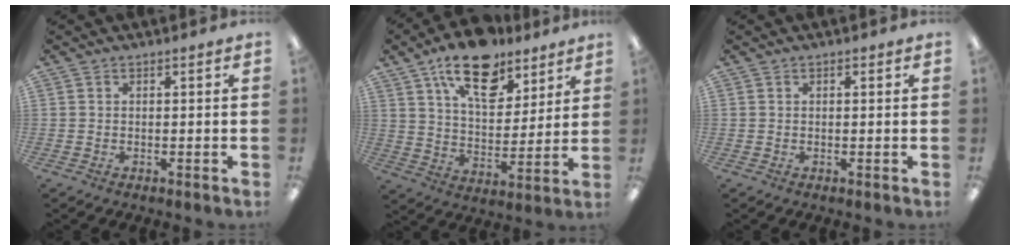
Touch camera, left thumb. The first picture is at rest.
{"total": 17.9, "force": [11.9, 9.0, 9.9], "torque": [-0.151, -0.058, 0.206]}
{"total": 0.5, "force": [0.4, 0.3, 0.2], "torque": [-0.003, 0.003, 0.006]}